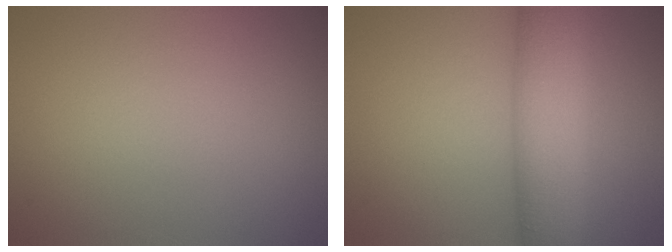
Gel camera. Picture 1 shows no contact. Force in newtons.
{"total": 7.2, "press": 7.2, "slide": 0.3}